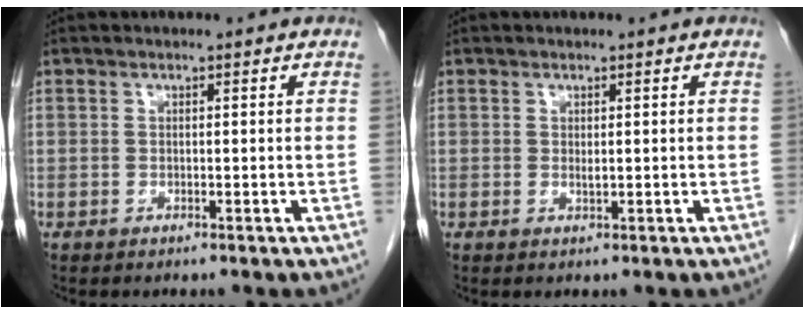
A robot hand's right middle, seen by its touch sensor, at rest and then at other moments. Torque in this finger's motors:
{"motor_torque": [0.37, -0.04, -0.04, -0.01]}